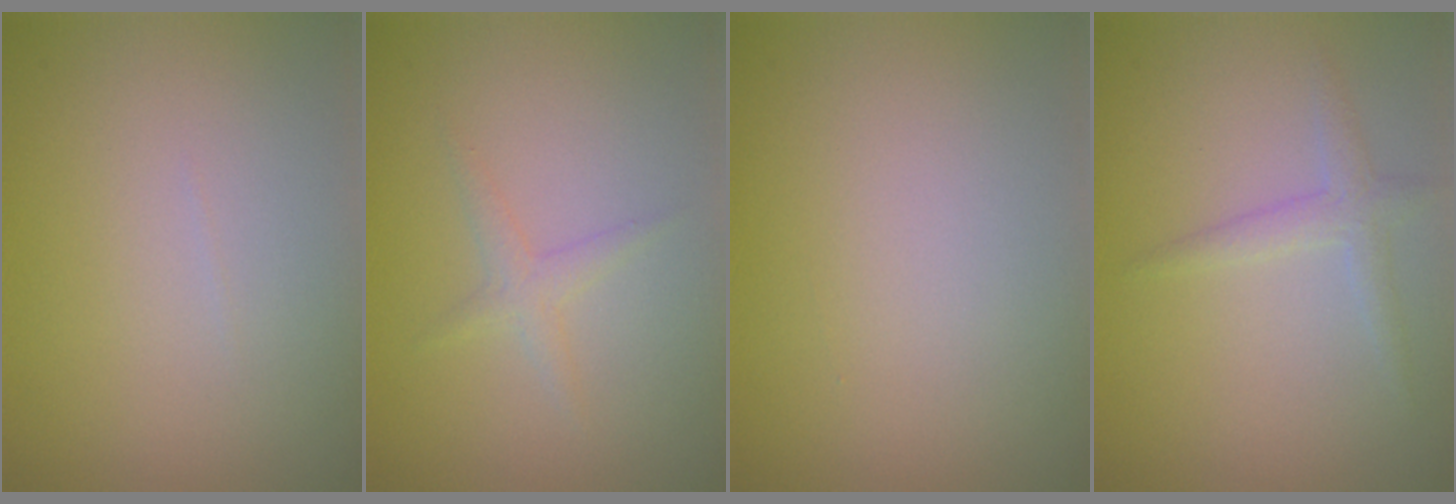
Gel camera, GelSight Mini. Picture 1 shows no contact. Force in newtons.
{"total": 1.3, "press": 1.3, "slide": 0.0}
{"total": 0.0}
{"total": 1.8, "press": 1.8, "slide": 0.0}